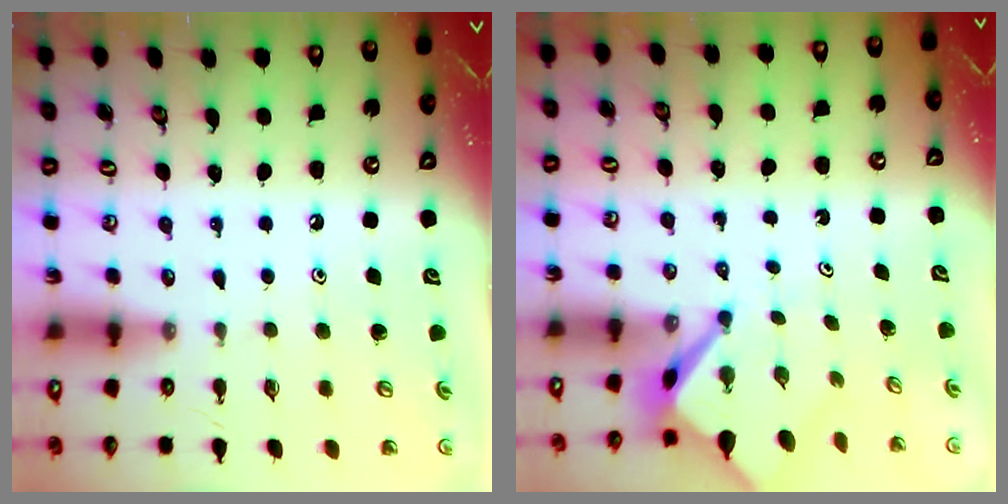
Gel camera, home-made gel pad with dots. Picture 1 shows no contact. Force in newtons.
{"total": 3.7, "press": 3.7, "slide": 0.3}